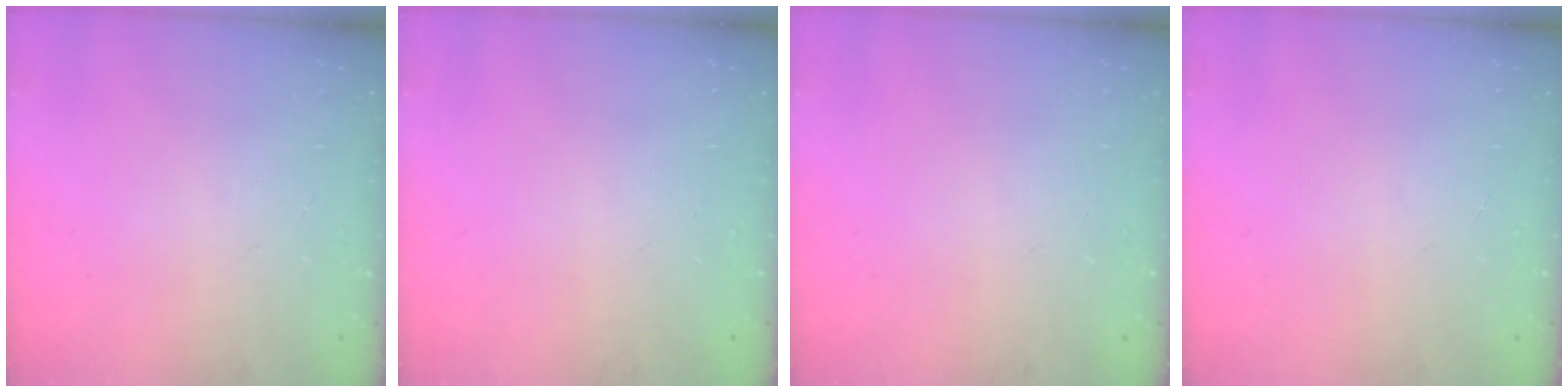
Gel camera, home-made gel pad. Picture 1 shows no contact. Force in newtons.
{"total": 0.0}
{"total": 0.0}
{"total": 0.0}